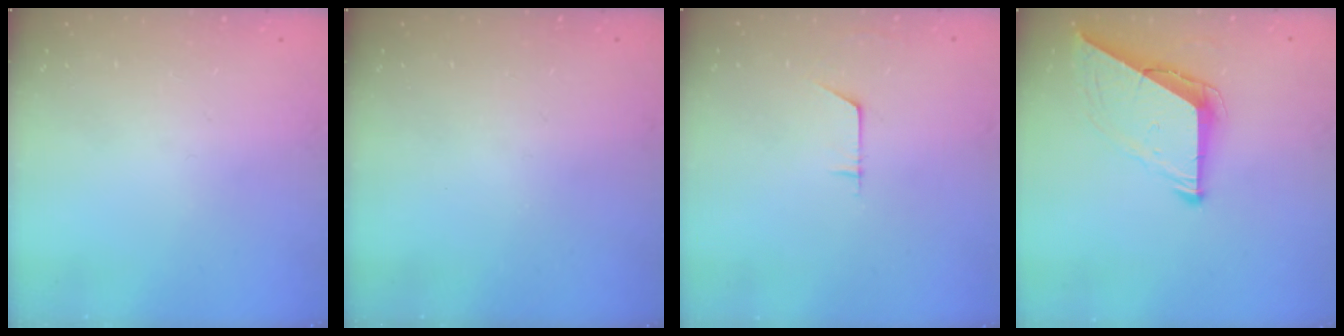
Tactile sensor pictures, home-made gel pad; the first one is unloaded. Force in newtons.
{"total": 0.0}
{"total": 5.7, "press": 5.7, "slide": 0.5}
{"total": 10.0, "press": 9.9, "slide": 1.0}